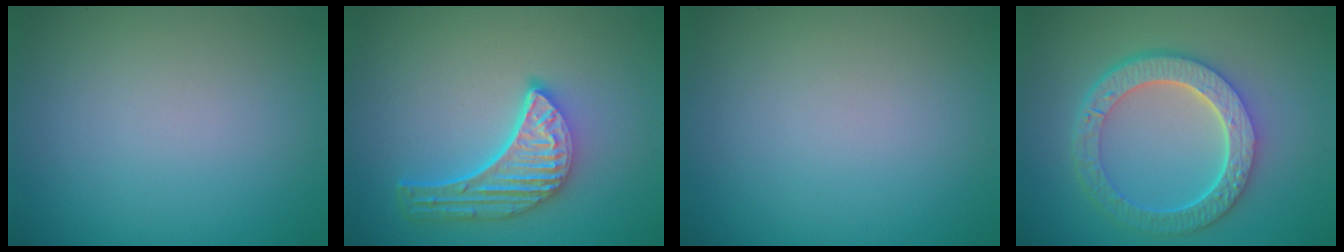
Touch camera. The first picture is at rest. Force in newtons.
{"total": 5.2, "press": 4.0, "slide": 3.3}
{"total": 0.0}
{"total": 6.3, "press": 4.9, "slide": 4.0}